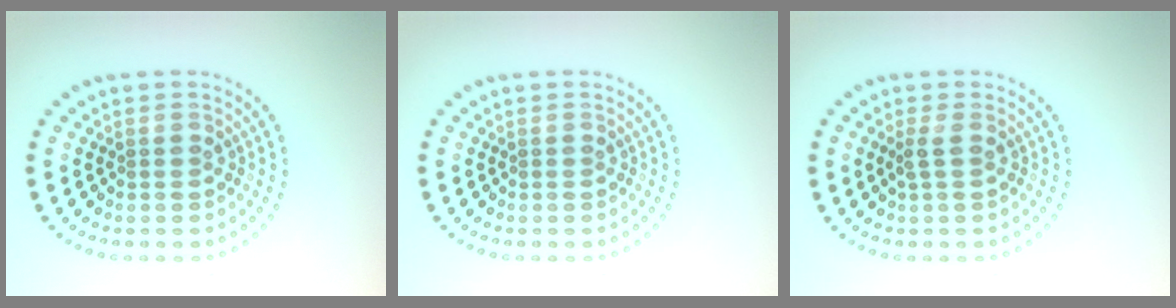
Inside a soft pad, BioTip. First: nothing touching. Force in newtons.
{"total": 0.0}
{"total": 1.1, "press": 0.9, "slide": 0.5}